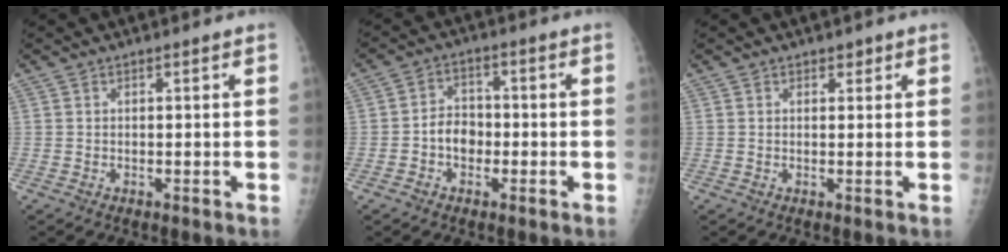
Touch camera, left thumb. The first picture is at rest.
{"total": 5.2, "force": [-1.5, 4.1, 2.8], "torque": [-0.022, 0.020, -0.035]}
{"total": 1.2, "force": [0.8, 0.8, 0.5], "torque": [0.005, -0.004, 0.008]}